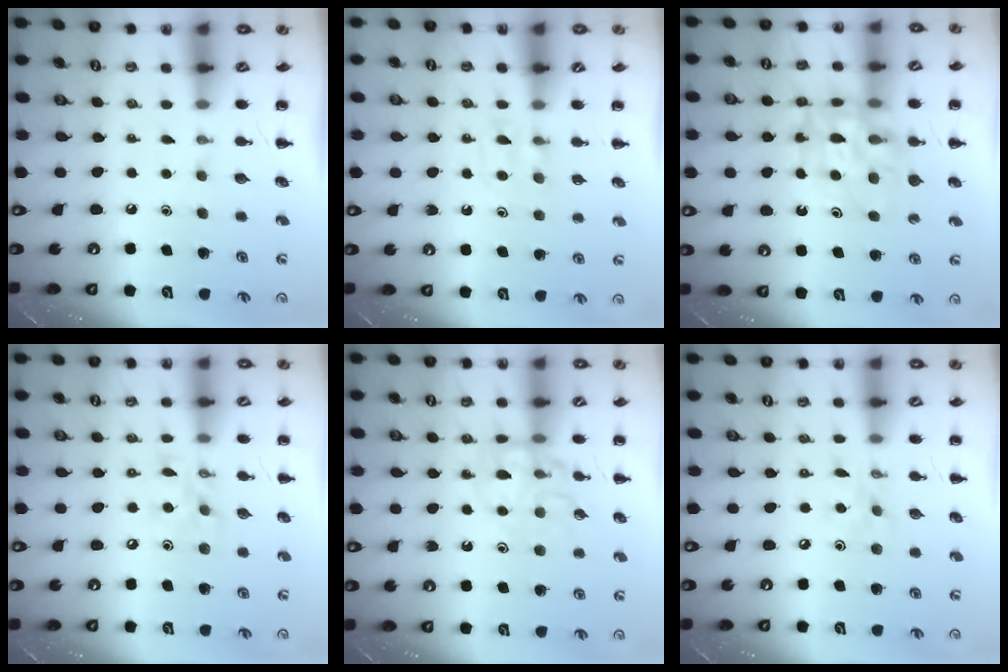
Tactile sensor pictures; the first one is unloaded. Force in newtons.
{"total": 5.3, "press": 5.0, "slide": 1.7}
{"total": 13.9, "press": 13.4, "slide": 3.8}
{"total": 8.5, "press": 8.5, "slide": 0.8}
{"total": 12.0, "press": 12.0, "slide": 1.1}
{"total": 3.7, "press": 3.6, "slide": 0.8}